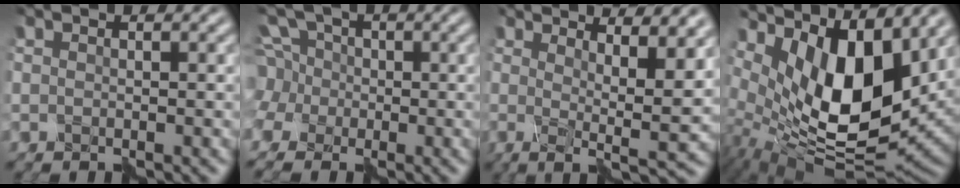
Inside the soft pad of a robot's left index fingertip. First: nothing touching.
{"total": 7.6, "force": [-1.5, 6.9, 2.9], "torque": [-0.084, 0.016, -0.063]}
{"total": 7.7, "force": [3.5, 1.7, 6.6], "torque": [-0.071, -0.002, 0.049]}
{"total": 11.3, "force": [3.0, 5.7, 9.3], "torque": [-0.168, -0.025, 0.066]}